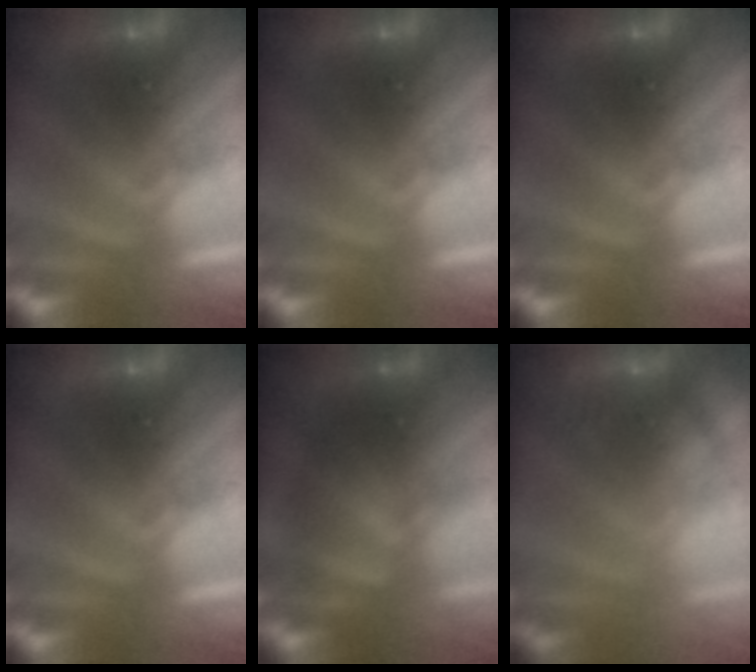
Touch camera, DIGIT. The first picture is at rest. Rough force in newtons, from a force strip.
{"total": 0.0}
{"total": 0.0}
{"total": 0.0}
{"total": 2.1}
{"total": 2.4}